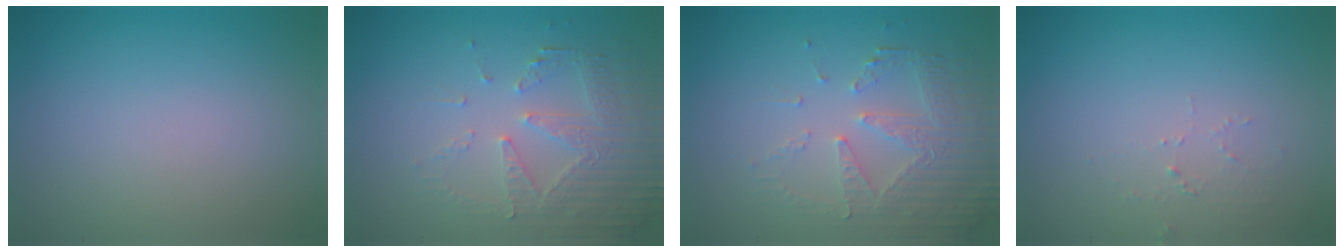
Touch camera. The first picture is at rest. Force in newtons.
{"total": 5.4, "press": 3.7, "slide": 3.9}
{"total": 5.4, "press": 3.7, "slide": 3.9}
{"total": 1.1, "press": 1.1, "slide": 0.1}